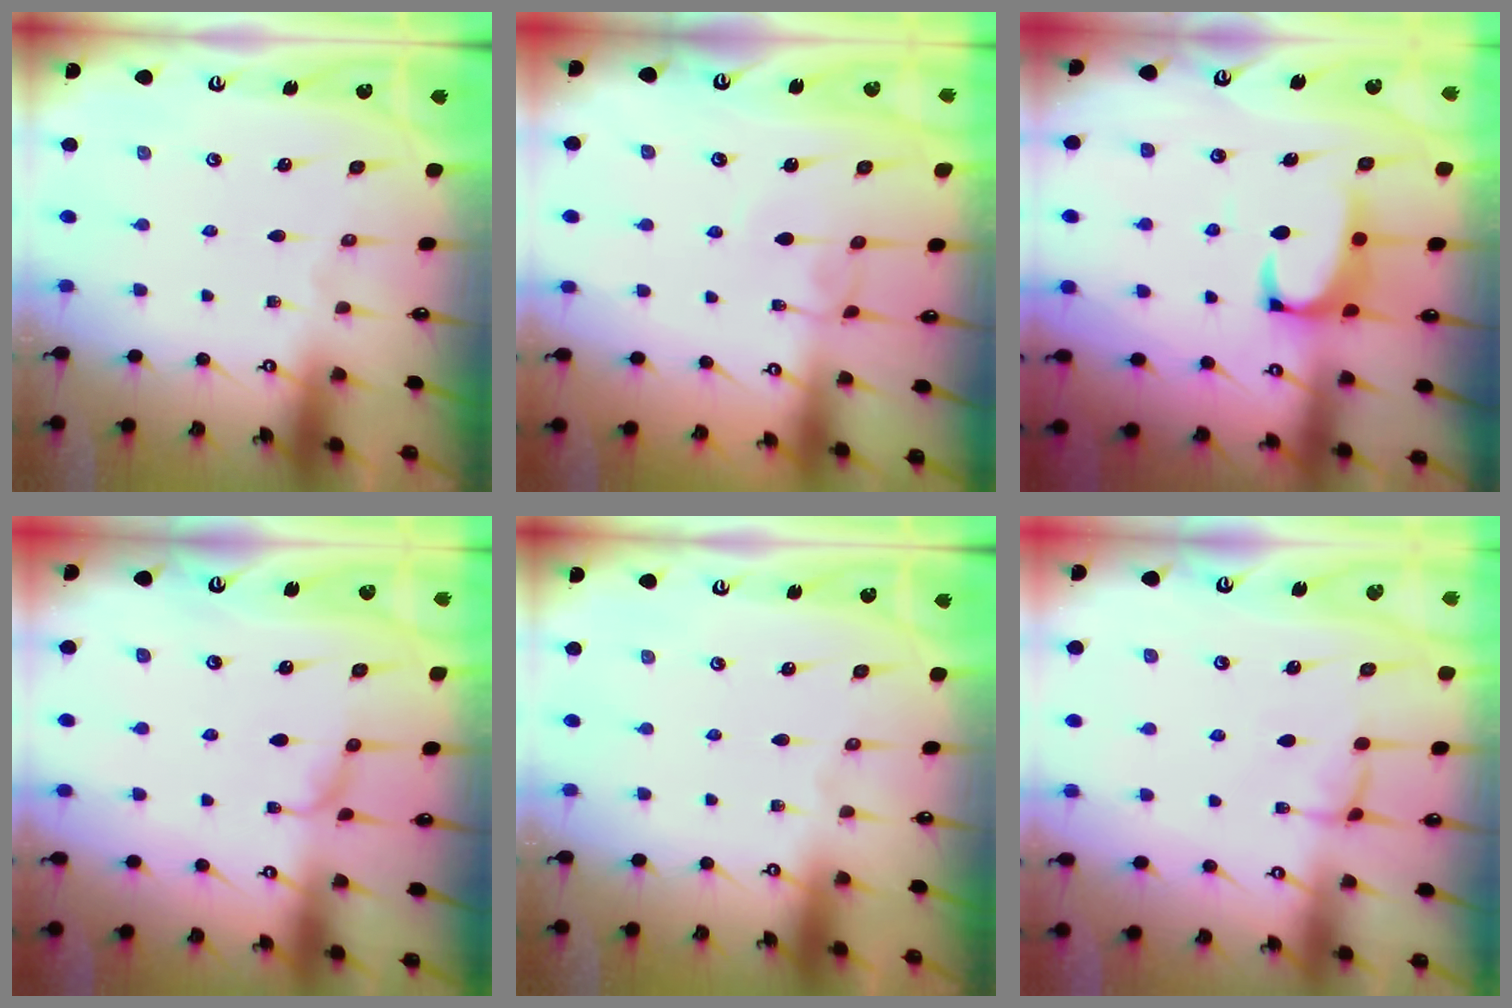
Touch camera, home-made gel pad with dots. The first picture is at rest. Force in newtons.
{"total": 1.1, "press": 1.0, "slide": 0.3}
{"total": 2.3, "press": 2.1, "slide": 0.9}
{"total": 1.1, "press": 1.0, "slide": 0.5}
{"total": 0.0}
{"total": 0.6, "press": 0.1, "slide": 0.6}